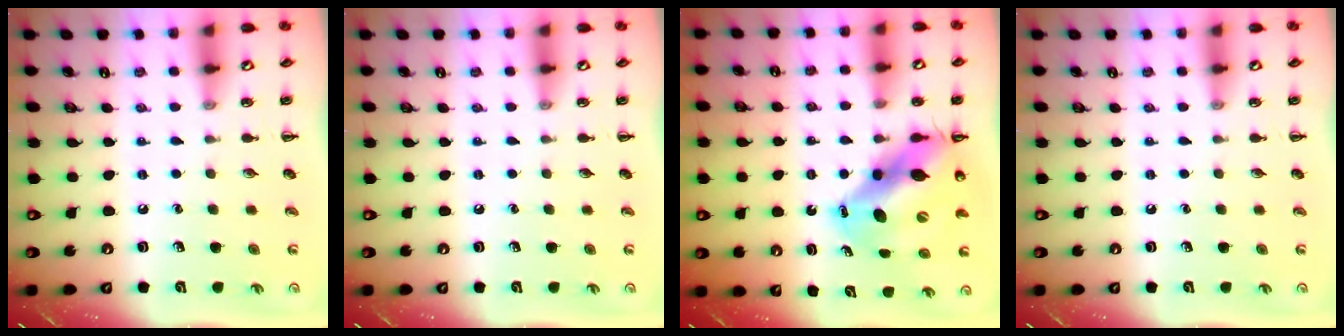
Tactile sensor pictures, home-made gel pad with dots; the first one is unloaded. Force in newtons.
{"total": 0.0}
{"total": 14.1, "press": 13.5, "slide": 4.1}
{"total": 0.0}